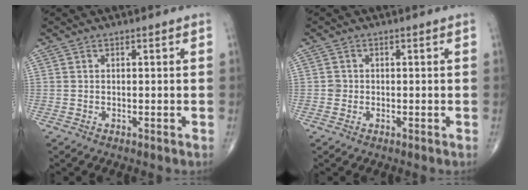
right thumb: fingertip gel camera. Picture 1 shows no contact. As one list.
[{"total": 1.2, "force": [-0.2, 1.2, 0.2], "torque": [0.002, 0.004, -0.004]}]